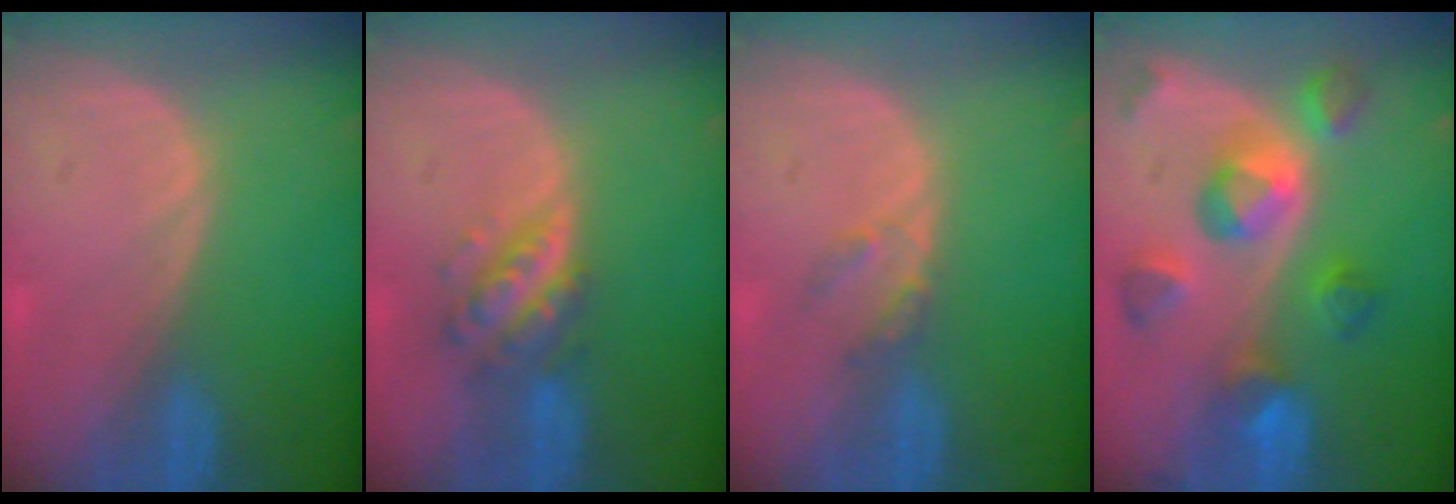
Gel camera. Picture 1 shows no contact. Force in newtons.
{"total": 5.5, "press": 5.1, "slide": 2.0}
{"total": 2.2, "press": 2.1, "slide": 0.4}
{"total": 9.5, "press": 8.7, "slide": 4.0}